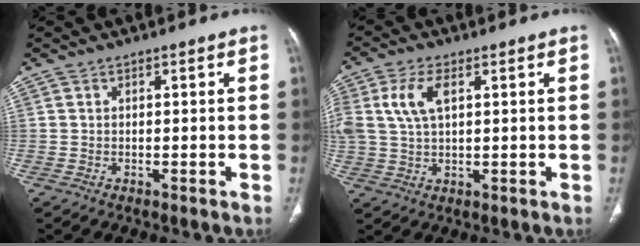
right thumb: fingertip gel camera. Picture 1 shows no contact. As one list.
[{"total": 7.7, "force": [2.3, 4.1, 6.1], "torque": [-0.137, 0.007, 0.049]}]